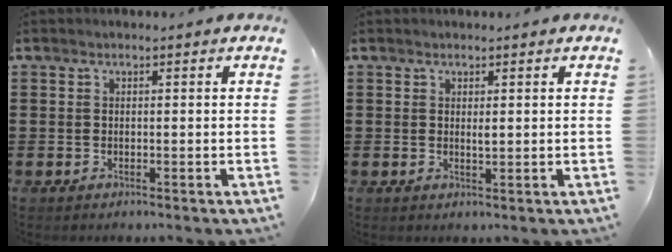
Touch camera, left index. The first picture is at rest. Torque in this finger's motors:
{"motor_torque": [0.50, 0.05, 0.06, 0.03]}